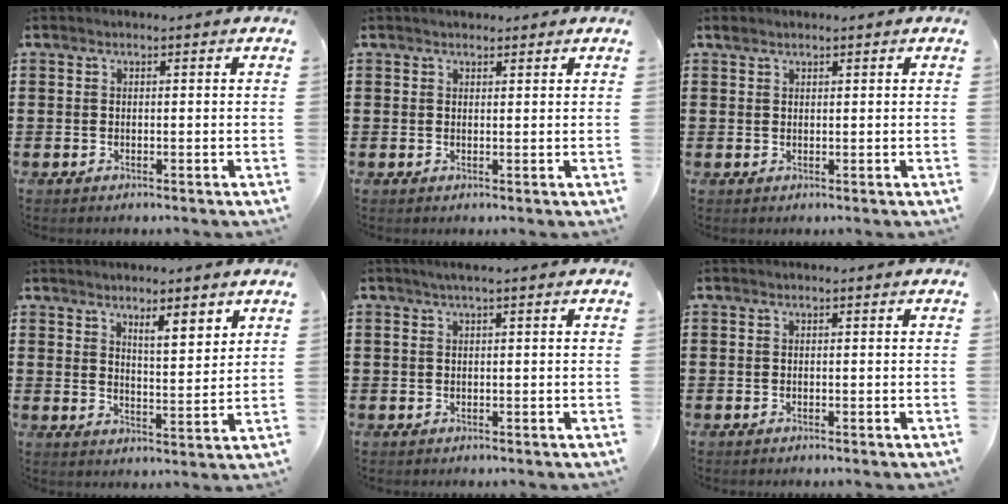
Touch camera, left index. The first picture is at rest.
{"total": 1.0, "force": [1.0, 0.3, 0.1], "torque": [-0.004, 0.002, 0.019]}
{"total": 1.2, "force": [1.0, 0.6, 0.3], "torque": [-0.008, 0.004, 0.019]}
{"total": 5.1, "force": [4.2, 0.9, 2.7], "torque": [-0.042, -0.019, 0.068]}
{"total": 1.3, "force": [0.4, 0.1, 1.2], "torque": [-0.022, 0.000, 0.007]}
{"total": 0.0}